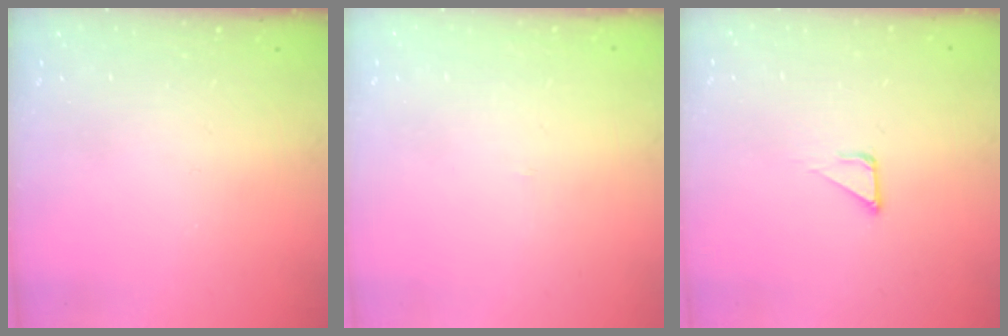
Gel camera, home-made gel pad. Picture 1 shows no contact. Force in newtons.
{"total": 1.5, "press": 1.5, "slide": 0.1}
{"total": 3.1, "press": 3.1, "slide": 0.2}